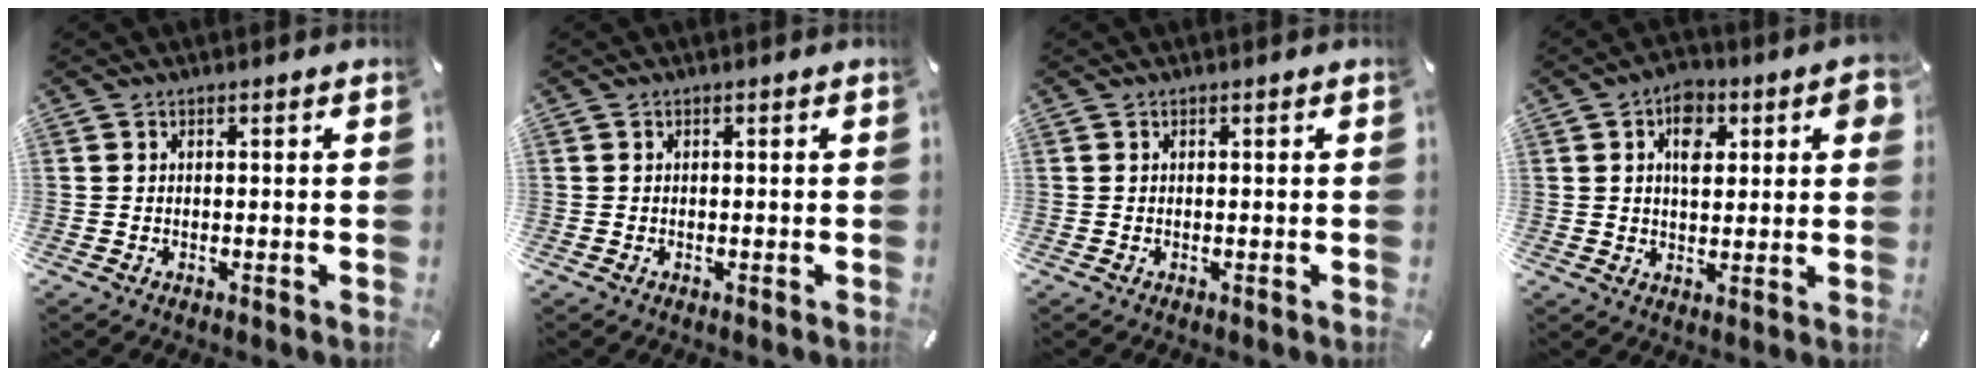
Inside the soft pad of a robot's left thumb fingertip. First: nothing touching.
{"total": 0.0}
{"total": 0.0}
{"total": 7.7, "force": [2.7, 4.8, 5.5], "torque": [-0.068, -0.002, 0.040]}